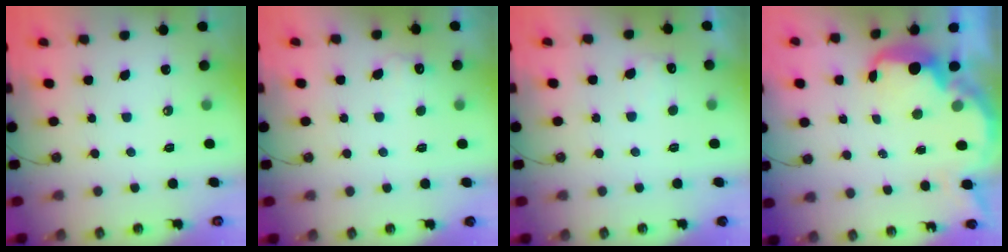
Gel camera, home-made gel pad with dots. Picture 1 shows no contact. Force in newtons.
{"total": 5.7, "press": 5.5, "slide": 1.3}
{"total": 5.8, "press": 5.7, "slide": 1.2}
{"total": 5.9, "press": 5.9, "slide": 0.6}